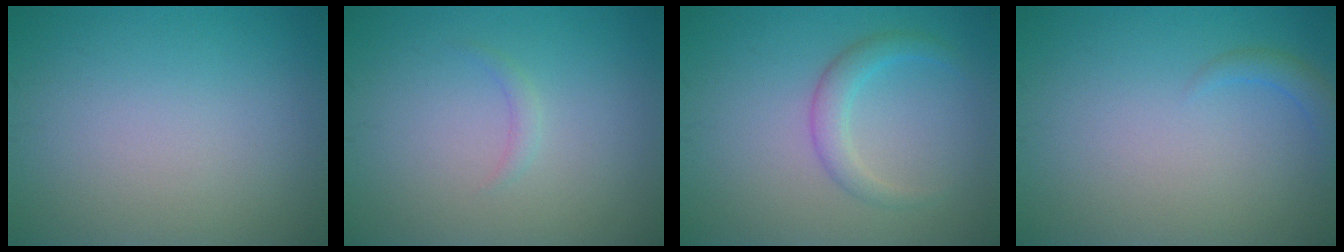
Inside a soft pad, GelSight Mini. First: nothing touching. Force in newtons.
{"total": 0.8, "press": 0.8, "slide": 0.0}
{"total": 2.3, "press": 2.3, "slide": 0.1}
{"total": 1.3, "press": 1.3, "slide": 0.2}